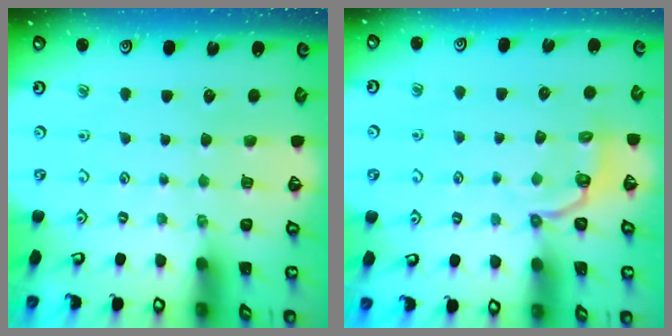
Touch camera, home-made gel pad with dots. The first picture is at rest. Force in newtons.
{"total": 3.3, "press": 2.2, "slide": 2.5}